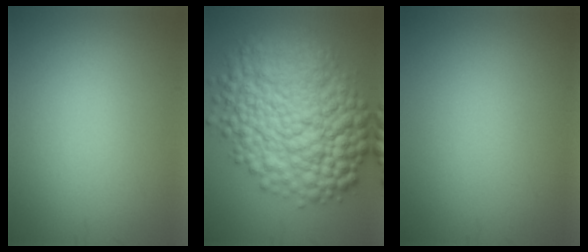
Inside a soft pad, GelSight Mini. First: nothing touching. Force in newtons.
{"total": 13.6, "press": 13.6, "slide": 0.1}
{"total": 0.0}